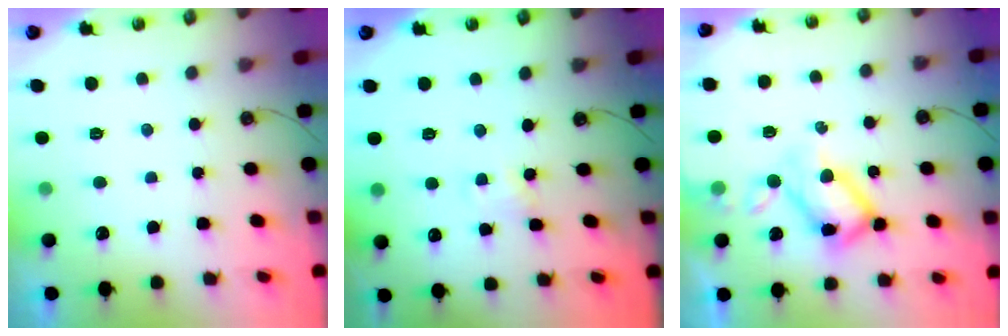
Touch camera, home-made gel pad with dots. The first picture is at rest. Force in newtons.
{"total": 2.0, "press": 2.0, "slide": 0.2}
{"total": 13.2, "press": 13.1, "slide": 1.3}